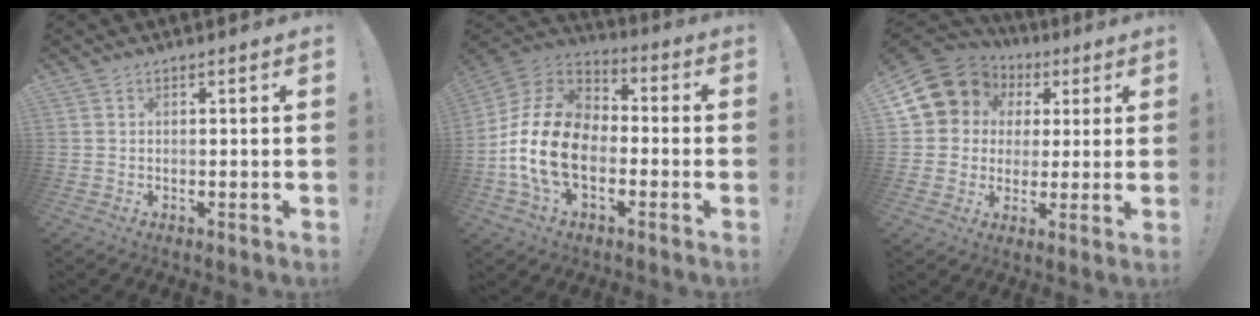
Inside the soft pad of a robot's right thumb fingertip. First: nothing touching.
{"total": 18.9, "force": [-4.5, 12.5, 13.5], "torque": [-0.264, 0.043, -0.065]}
{"total": 12.2, "force": [4.8, 10.5, 4.0], "torque": [-0.063, -0.024, 0.104]}